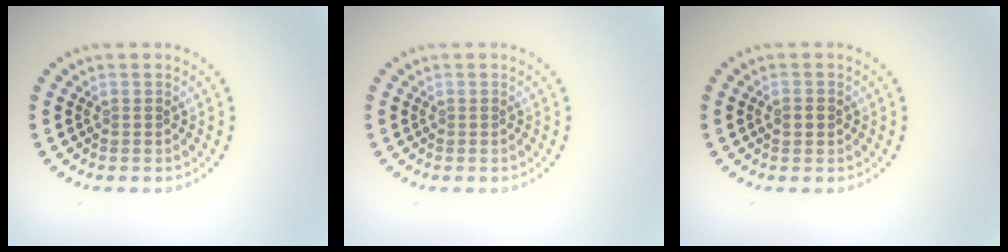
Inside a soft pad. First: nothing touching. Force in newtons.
{"total": 0.0}
{"total": 1.5, "press": 1.5, "slide": 0.0}